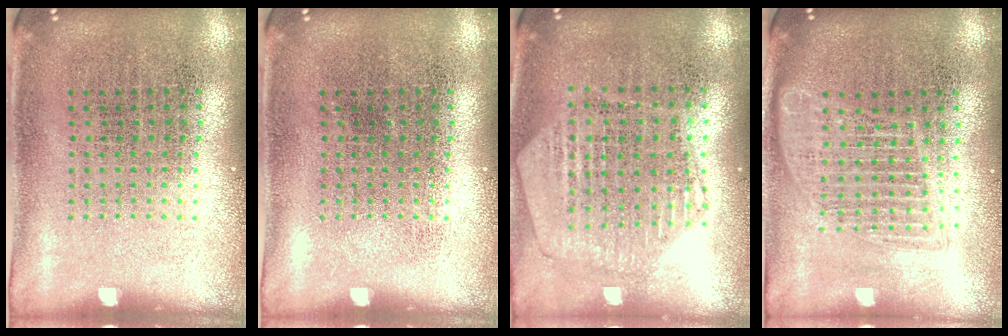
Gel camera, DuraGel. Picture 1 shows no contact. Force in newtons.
{"total": 0.0}
{"total": 1.2, "press": 1.2, "slide": 0.2}
{"total": 1.7, "press": 1.5, "slide": 0.8}